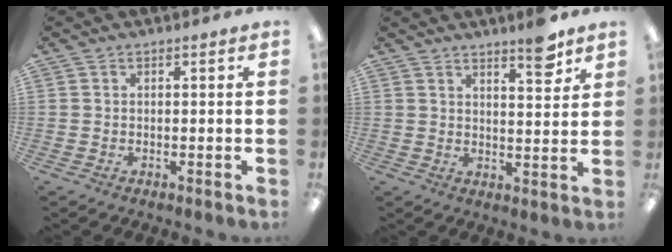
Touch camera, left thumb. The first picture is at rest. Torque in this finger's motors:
{"motor_torque": [-0.02, 0.05, -0.55, -0.04, 0.13]}